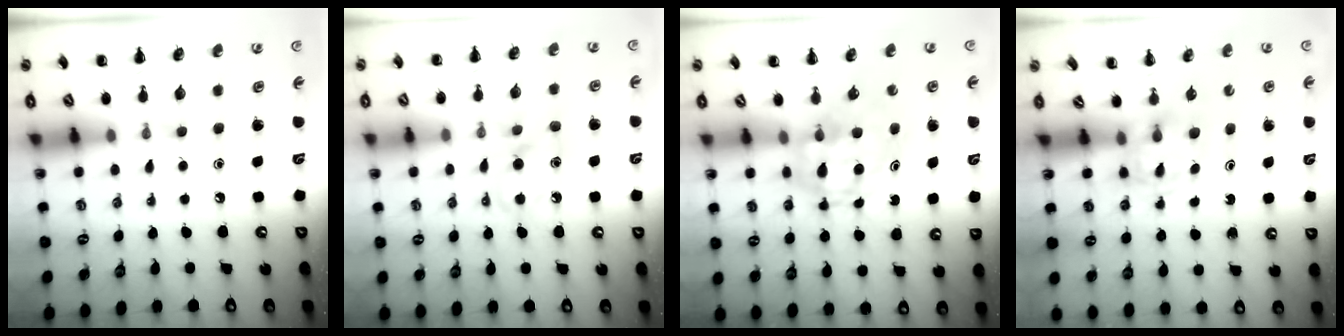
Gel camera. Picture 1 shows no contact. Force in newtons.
{"total": 5.1, "press": 4.8, "slide": 1.6}
{"total": 4.3, "press": 4.2, "slide": 0.9}
{"total": 2.8, "press": 2.6, "slide": 1.1}